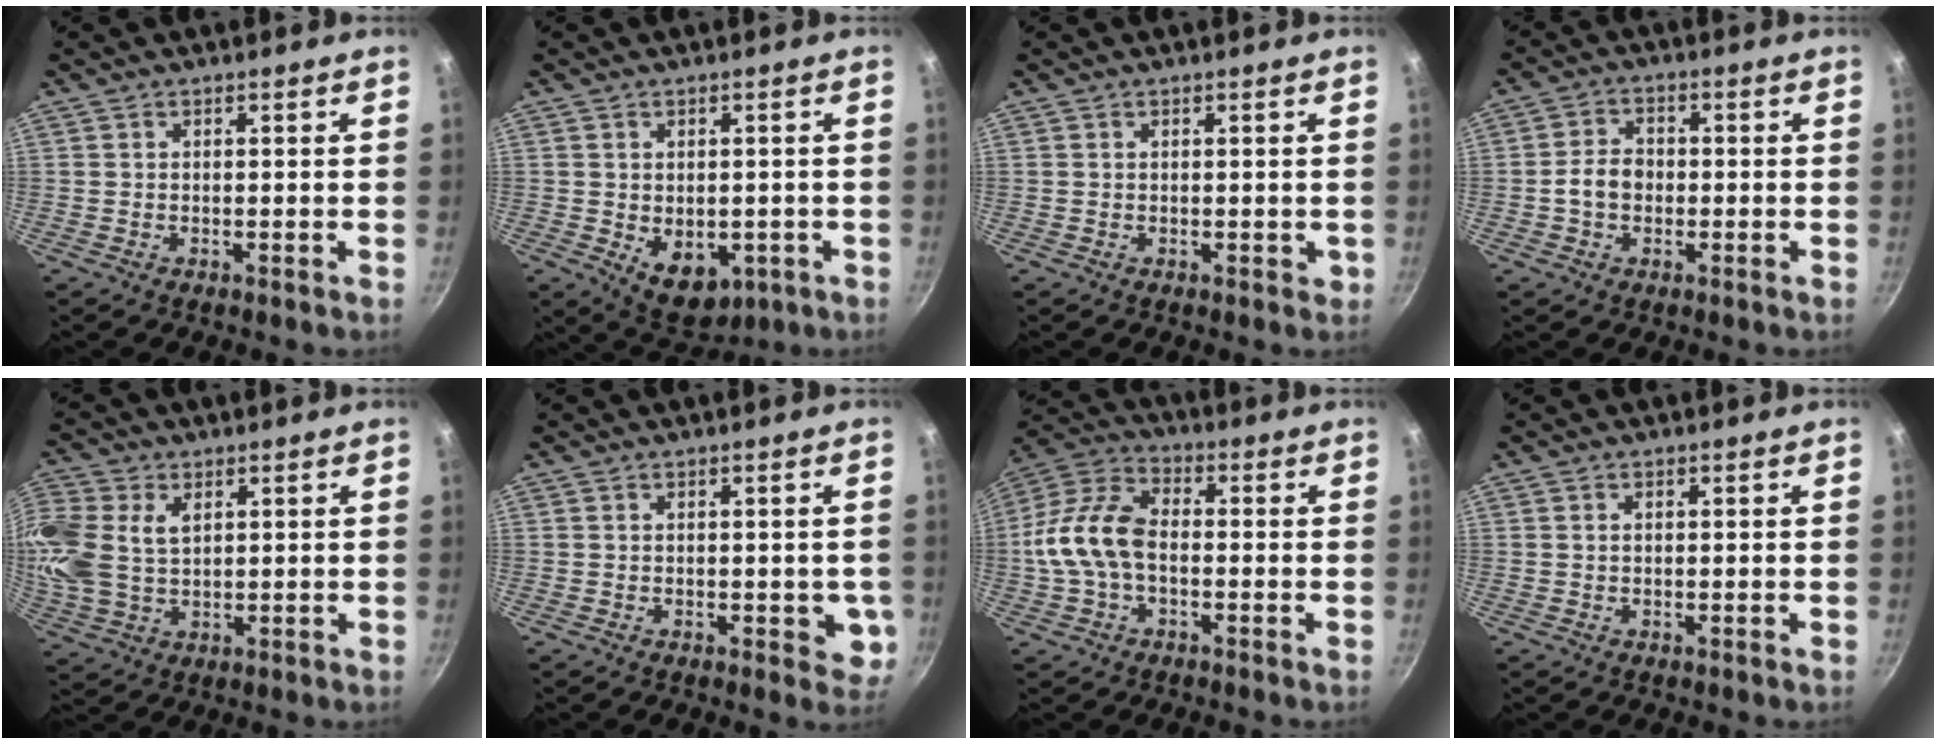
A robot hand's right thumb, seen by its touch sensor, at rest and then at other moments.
{"total": 8.2, "force": [-1.7, 5.6, 5.7], "torque": [-0.056, -0.005, -0.005]}
{"total": 1.0, "force": [0.1, 0.7, 0.7], "torque": [-0.003, 0.001, 0.003]}
{"total": 5.0, "force": [-0.9, 3.9, 3.1], "torque": [-0.038, 0.021, -0.020]}
{"total": 13.0, "force": [3.0, 9.2, 8.7], "torque": [-0.201, 0.001, 0.061]}
{"total": 4.3, "force": [-0.5, 2.4, 3.6], "torque": [-0.024, -0.004, -0.005]}
{"total": 12.6, "force": [-1.4, 7.8, 9.8], "torque": [-0.180, 0.038, -0.044]}
{"total": 0.8, "force": [0.2, 0.5, 0.6], "torque": [-0.009, 0.003, 0.003]}